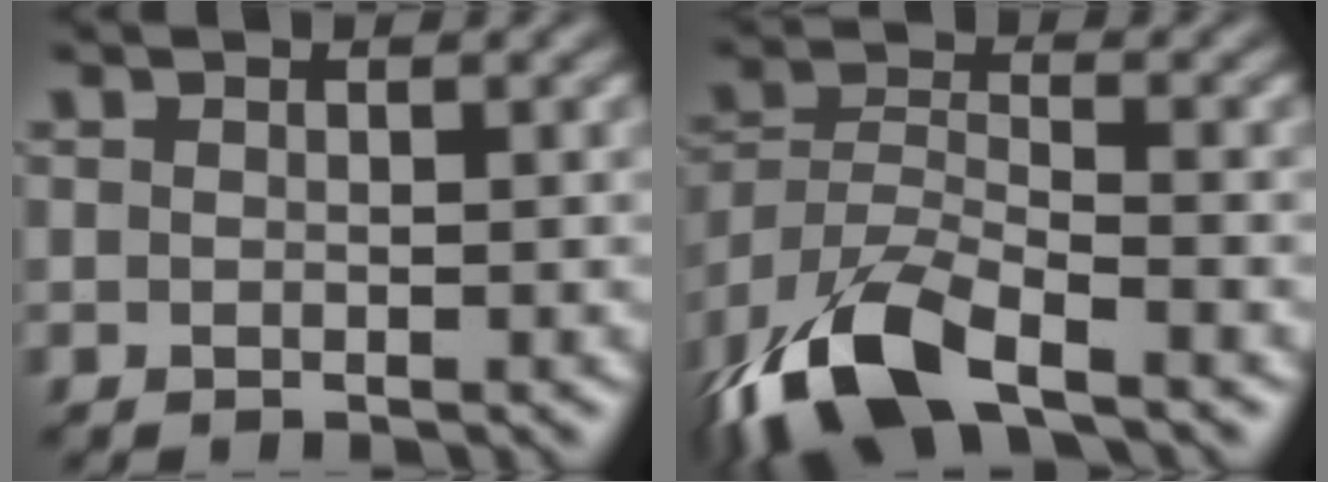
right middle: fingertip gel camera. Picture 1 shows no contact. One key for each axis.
{"total": 9.1, "fx": -6.4, "fy": 3.1, "fz": 5.6, "tx": -0.109, "ty": -0.004, "tz": -0.133}